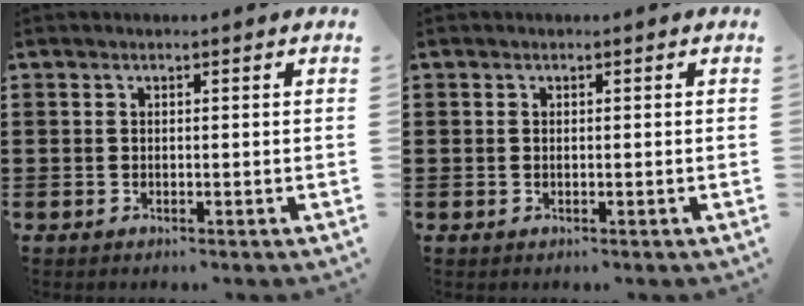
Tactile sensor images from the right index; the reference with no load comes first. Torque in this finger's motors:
{"motor_torque": [0.56, 1.58, 0.00, 0.01]}